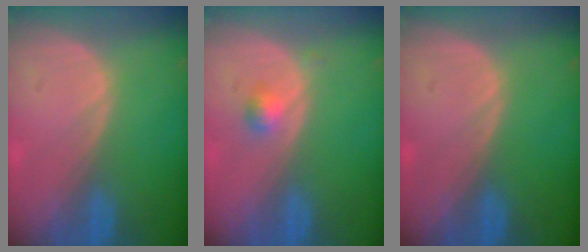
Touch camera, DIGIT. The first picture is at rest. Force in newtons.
{"total": 2.0, "press": 1.8, "slide": 0.8}
{"total": 0.0}